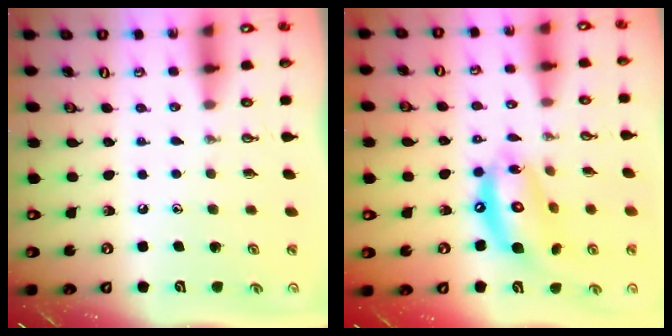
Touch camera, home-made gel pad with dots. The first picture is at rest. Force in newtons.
{"total": 13.6, "press": 13.6, "slide": 1.2}